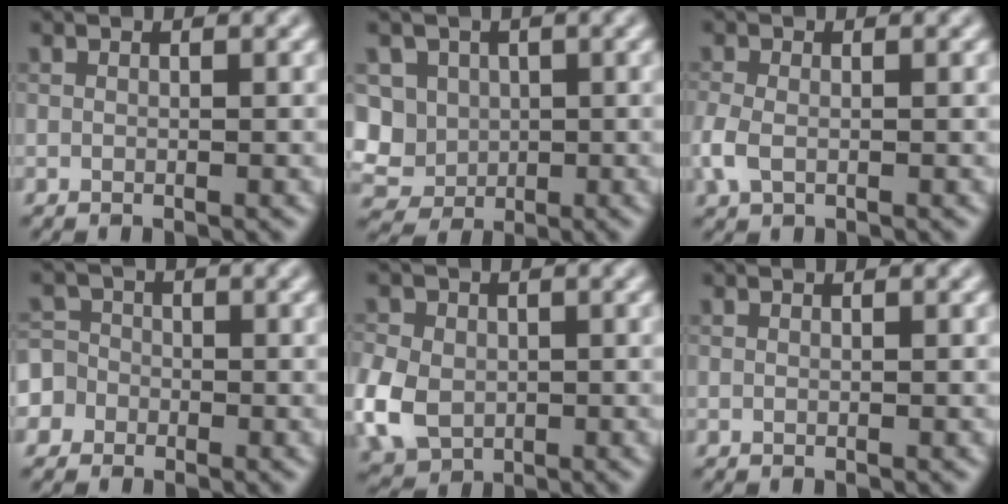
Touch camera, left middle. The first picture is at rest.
{"total": 8.4, "force": [0.4, 7.6, 3.6], "torque": [-0.083, 0.022, -0.022]}
{"total": 2.3, "force": [-0.6, 1.5, 1.6], "torque": [-0.045, -0.002, -0.016]}
{"total": 5.4, "force": [-2.2, 4.8, 1.1], "torque": [-0.016, 0.013, -0.070]}
{"total": 6.2, "force": [-1.0, 4.9, 3.6], "torque": [-0.096, -0.006, -0.026]}
{"total": 0.0}